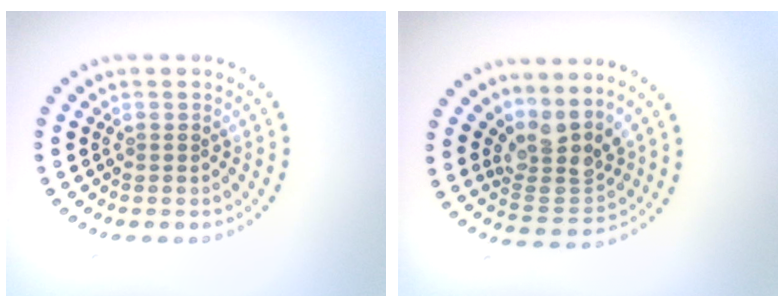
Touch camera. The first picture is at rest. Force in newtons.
{"total": 3.7, "press": 2.5, "slide": 2.7}